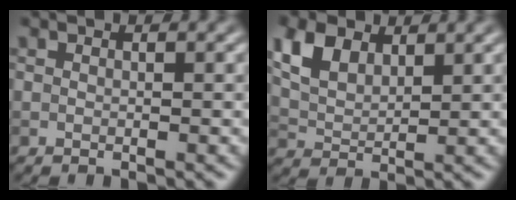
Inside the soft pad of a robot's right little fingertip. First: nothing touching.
{"total": 4.7, "force": [2.5, 2.9, 2.7], "torque": [-0.065, 0.004, 0.052]}